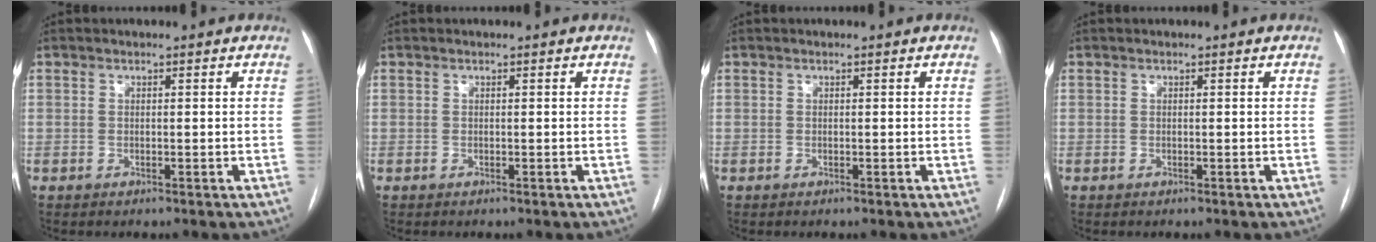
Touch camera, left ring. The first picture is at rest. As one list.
[{"total": 0.0}, {"total": 0.0}, {"total": 0.0}]